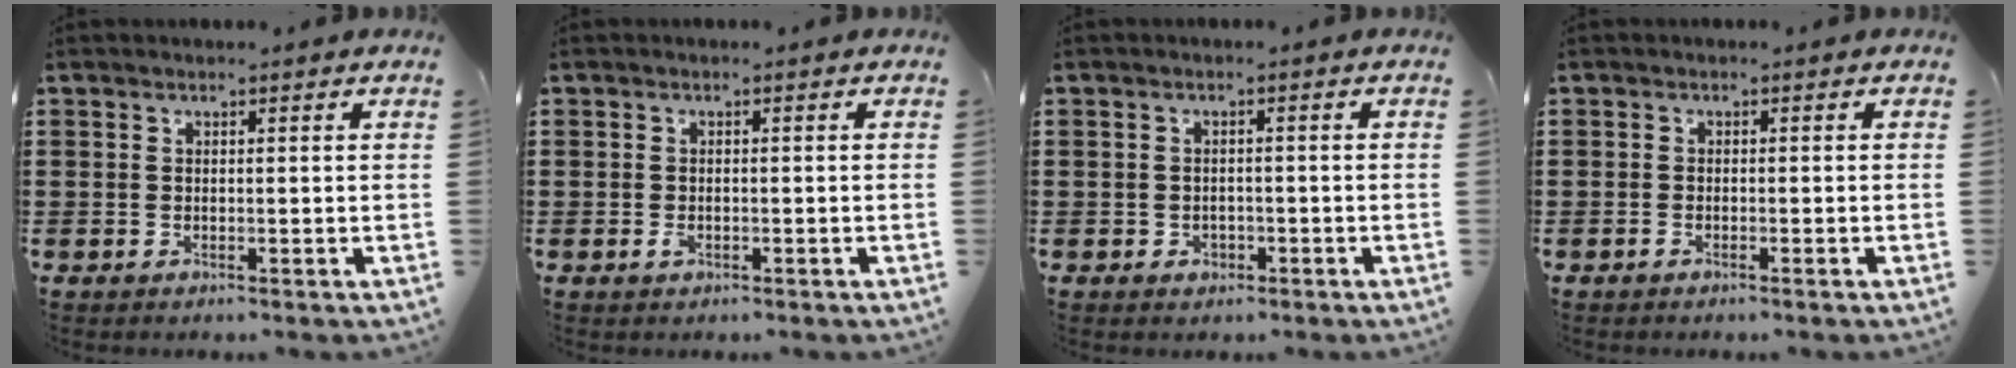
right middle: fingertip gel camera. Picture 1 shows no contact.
{"total": 1.0, "force": [-0.5, 0.5, 0.7], "torque": [-0.023, -0.006, -0.011]}
{"total": 1.1, "force": [-0.5, 0.8, 0.4], "torque": [-0.012, -0.001, -0.012]}
{"total": 0.6, "force": [-0.4, 0.0, 0.4], "torque": [-0.008, -0.002, -0.008]}